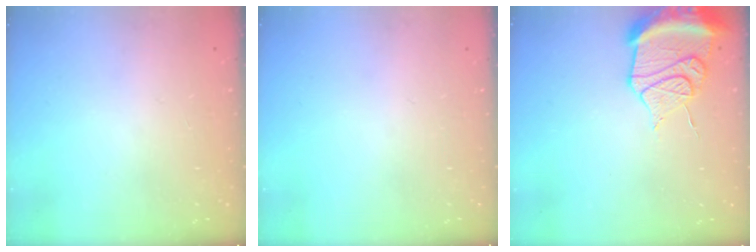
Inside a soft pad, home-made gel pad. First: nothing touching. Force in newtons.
{"total": 0.0}
{"total": 15.7, "press": 14.5, "slide": 6.0}